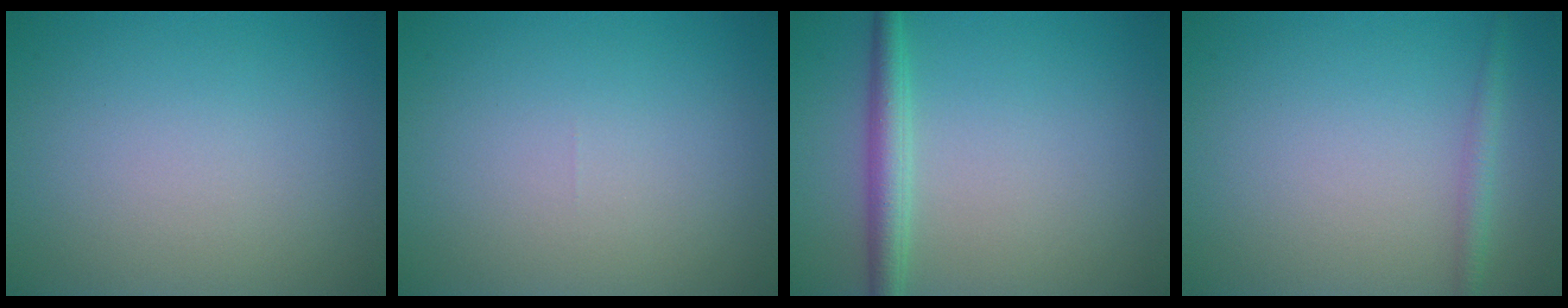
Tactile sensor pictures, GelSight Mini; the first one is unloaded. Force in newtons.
{"total": 0.0}
{"total": 2.7, "press": 2.7, "slide": 0.1}
{"total": 1.3, "press": 1.3, "slide": 0.0}